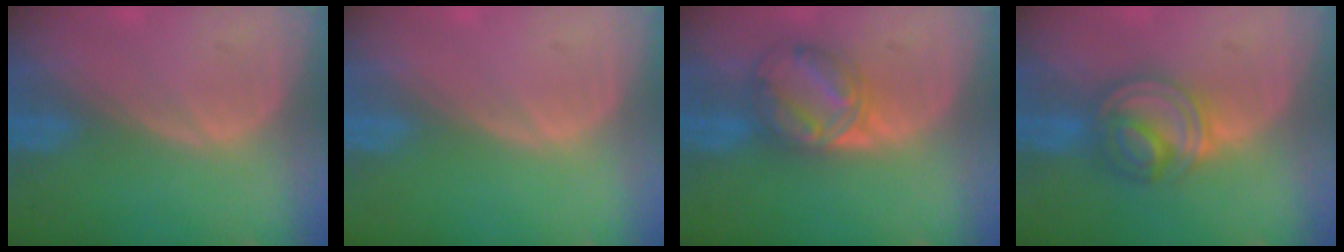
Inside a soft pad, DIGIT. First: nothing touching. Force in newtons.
{"total": 0.0}
{"total": 6.2, "press": 6.2, "slide": 0.1}
{"total": 6.4, "press": 6.1, "slide": 2.0}